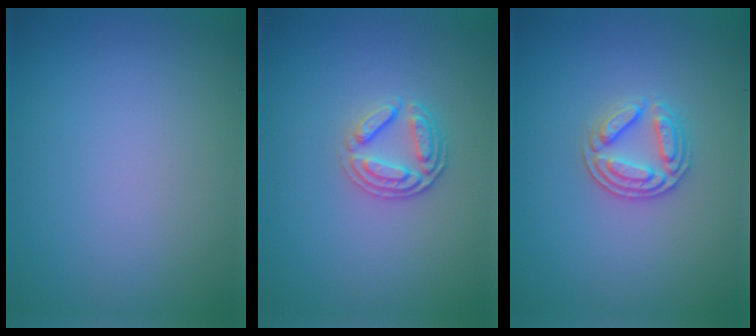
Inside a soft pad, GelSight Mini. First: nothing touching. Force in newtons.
{"total": 2.7, "press": 2.5, "slide": 1.0}
{"total": 2.9, "press": 2.7, "slide": 0.9}